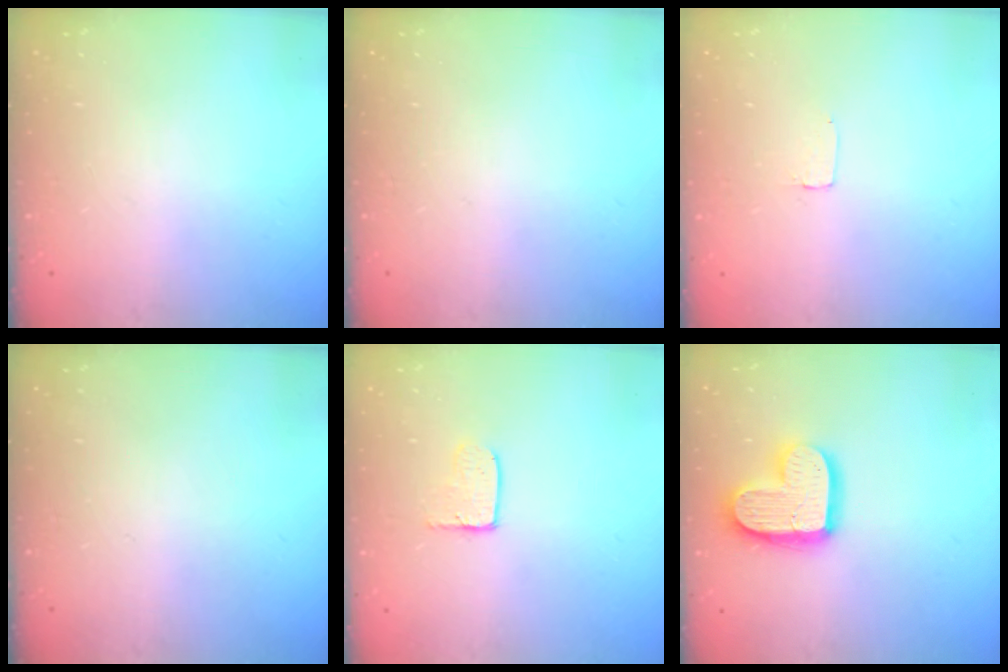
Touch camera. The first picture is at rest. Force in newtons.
{"total": 0.0}
{"total": 1.7, "press": 1.7, "slide": 0.1}
{"total": 0.0}
{"total": 4.0, "press": 4.0, "slide": 0.4}
{"total": 15.5, "press": 15.4, "slide": 1.2}